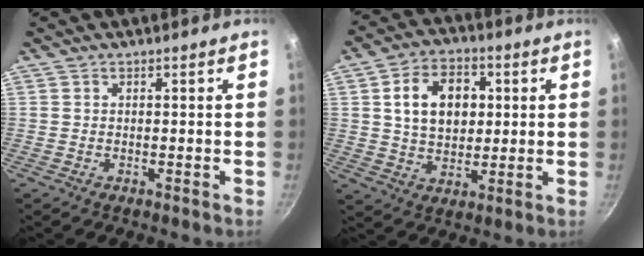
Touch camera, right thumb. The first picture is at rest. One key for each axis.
{"total": 12.3, "fx": 2.4, "fy": 8.7, "fz": 8.3, "tx": -0.110, "ty": 0.004, "tz": 0.037}